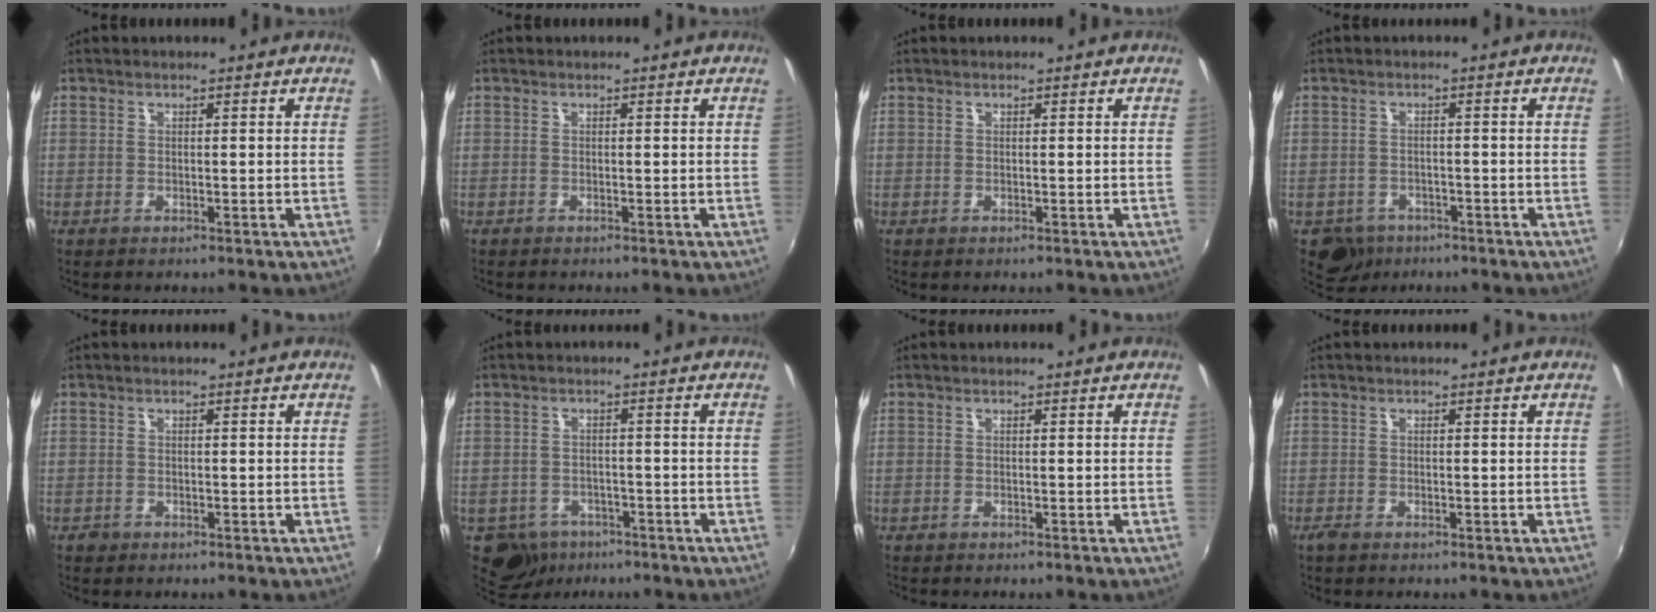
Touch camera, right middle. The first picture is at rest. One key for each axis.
{"total": 0.0}
{"total": 0.0}
{"total": 5.2, "fx": -3.3, "fy": 3.8, "fz": 1.2, "tx": -0.039, "ty": -0.005, "tz": -0.051}
{"total": 0.9, "fx": -0.6, "fy": 0.7, "fz": 0.1, "tx": -0.005, "ty": -0.003, "tz": -0.011}
{"total": 7.6, "fx": -4.6, "fy": 5.7, "fz": 2.1, "tx": -0.065, "ty": -0.003, "tz": -0.065}
{"total": 0.0}
{"total": 1.0, "fx": -0.8, "fy": 0.3, "fz": 0.5, "tx": -0.011, "ty": -0.004, "tz": -0.017}